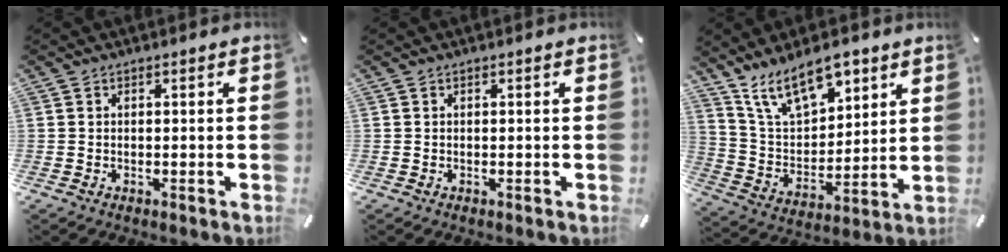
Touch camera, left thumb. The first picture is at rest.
{"total": 0.0}
{"total": 14.2, "force": [9.9, 7.2, 7.2], "torque": [-0.139, -0.045, 0.185]}